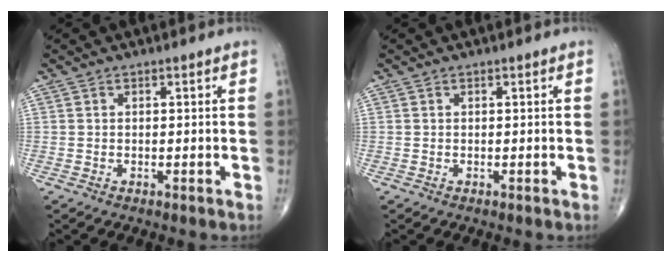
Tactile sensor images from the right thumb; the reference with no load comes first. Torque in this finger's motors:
{"motor_torque": [0.00, 0.00, 0.08, 0.08, 0.00]}